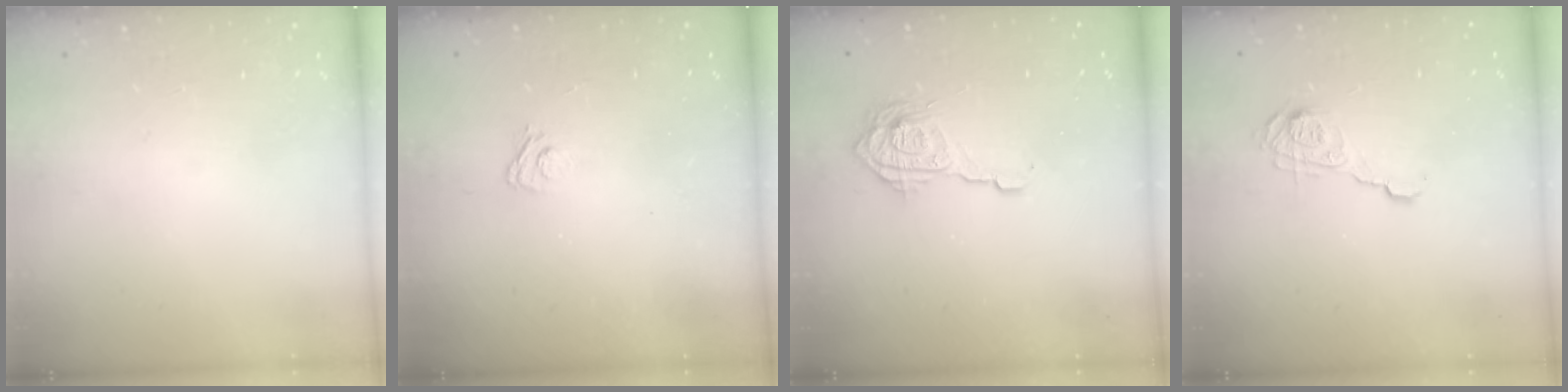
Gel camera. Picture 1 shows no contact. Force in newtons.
{"total": 2.9, "press": 2.6, "slide": 1.2}
{"total": 12.4, "press": 12.4, "slide": 1.3}
{"total": 9.6, "press": 9.6, "slide": 0.5}